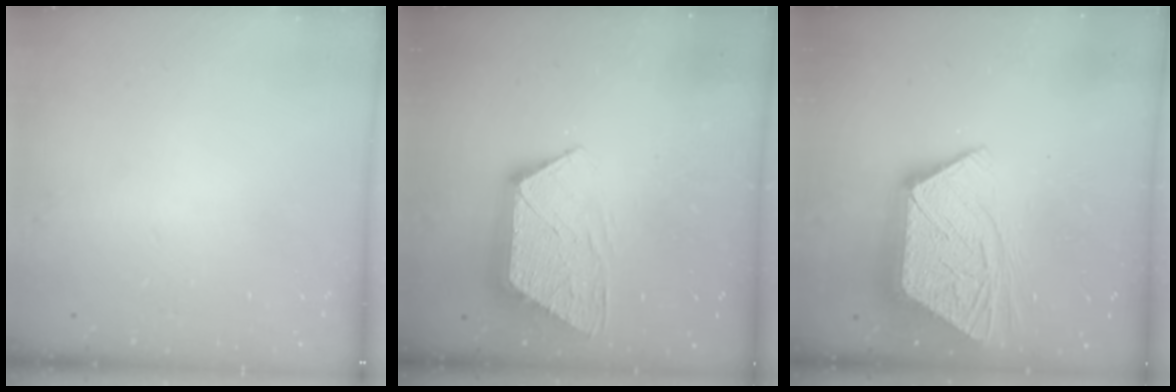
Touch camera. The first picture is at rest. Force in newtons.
{"total": 11.2, "press": 11.2, "slide": 0.7}
{"total": 15.3, "press": 15.3, "slide": 1.3}